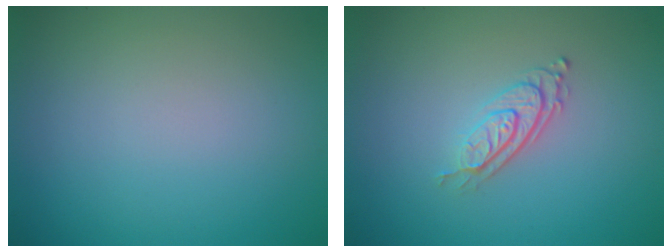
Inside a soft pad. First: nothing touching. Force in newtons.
{"total": 2.7, "press": 2.0, "slide": 1.9}